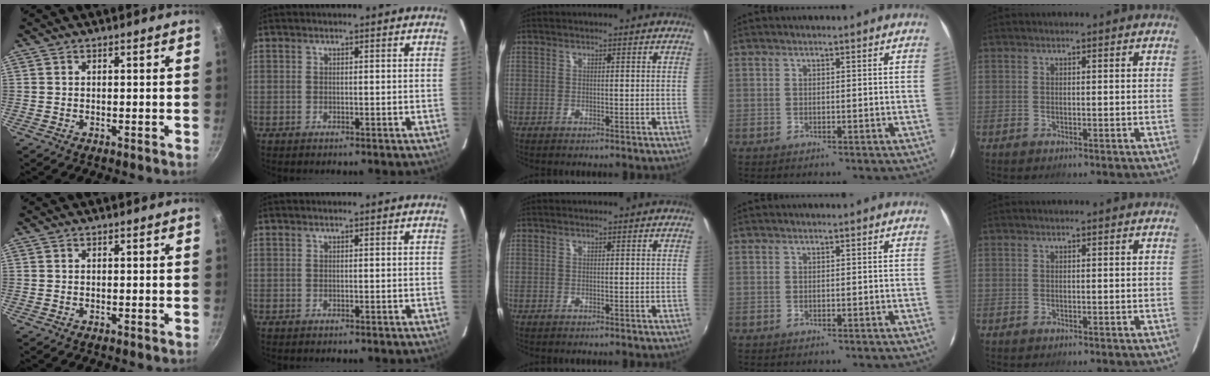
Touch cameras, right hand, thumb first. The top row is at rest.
{}